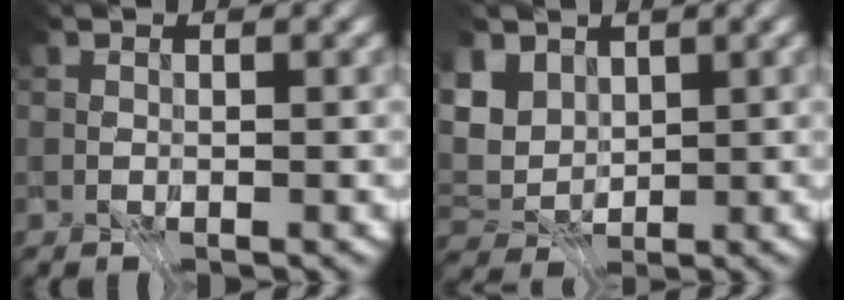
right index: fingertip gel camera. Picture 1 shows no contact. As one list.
[{"total": 1.7, "force": [0.6, 0.6, 1.5], "torque": [-0.058, 0.001, 0.028]}]